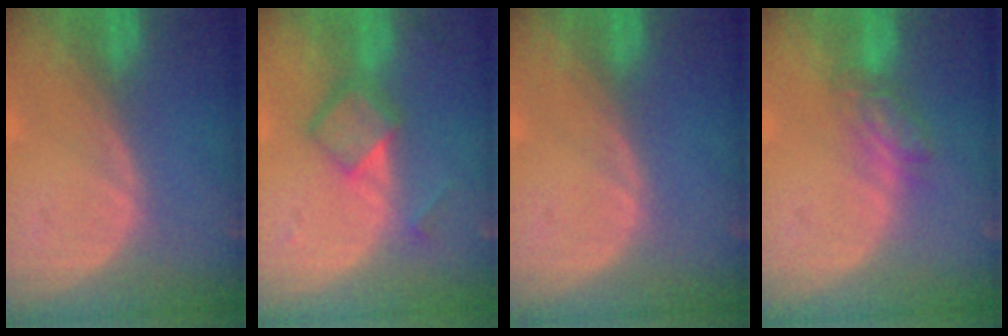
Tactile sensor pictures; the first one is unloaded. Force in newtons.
{"total": 5.9, "press": 5.0, "slide": 3.1}
{"total": 0.0}
{"total": 4.2, "press": 4.2, "slide": 0.6}